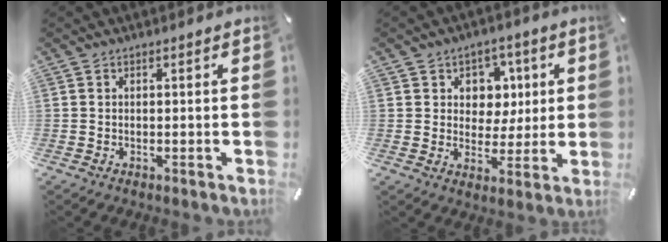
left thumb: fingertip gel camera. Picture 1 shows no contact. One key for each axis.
{"total": 7.9, "fx": 2.1, "fy": 7.4, "fz": 1.7, "tx": -0.017, "ty": -0.016, "tz": 0.036}